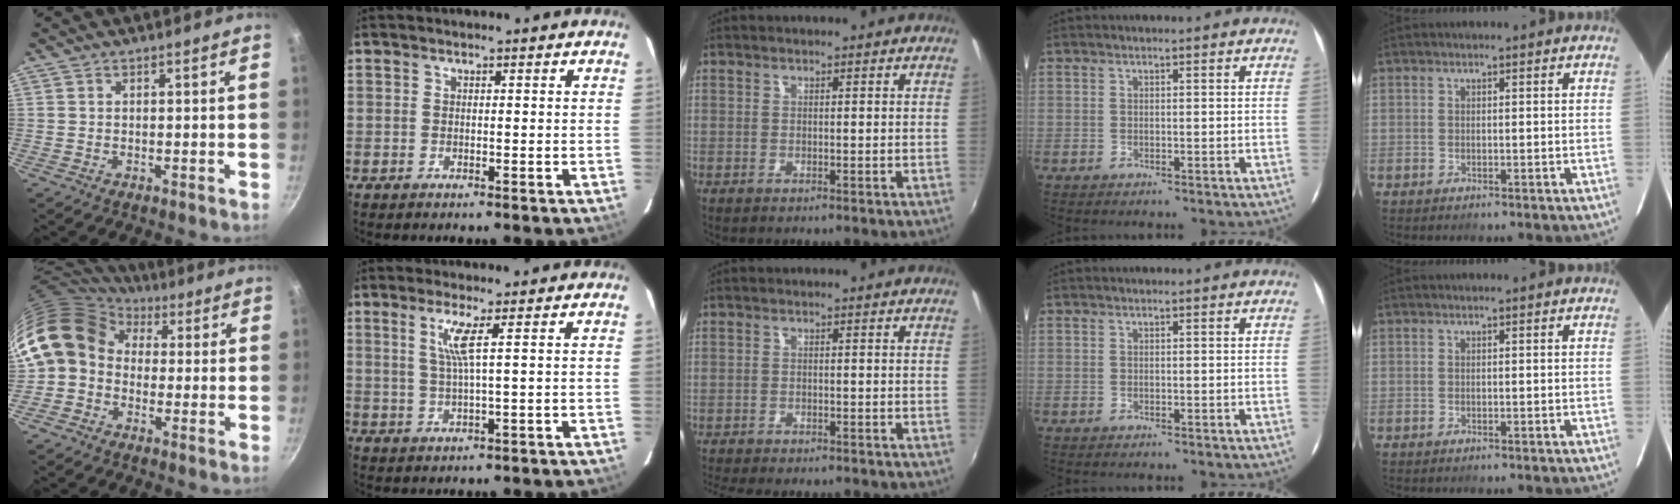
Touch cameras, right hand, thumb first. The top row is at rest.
{"thumb": {"total": 11.5, "force": [2.1, 9.5, 6.2], "torque": [-0.097, 0.020, 0.011]}, "index": {"total": 4.2, "force": [1.6, -0.8, 3.8], "torque": [-0.070, -0.004, 0.034]}, "middle": {"total": 8.9, "force": [-8.0, 1.6, 3.7], "torque": [-0.088, -0.020, -0.120]}}